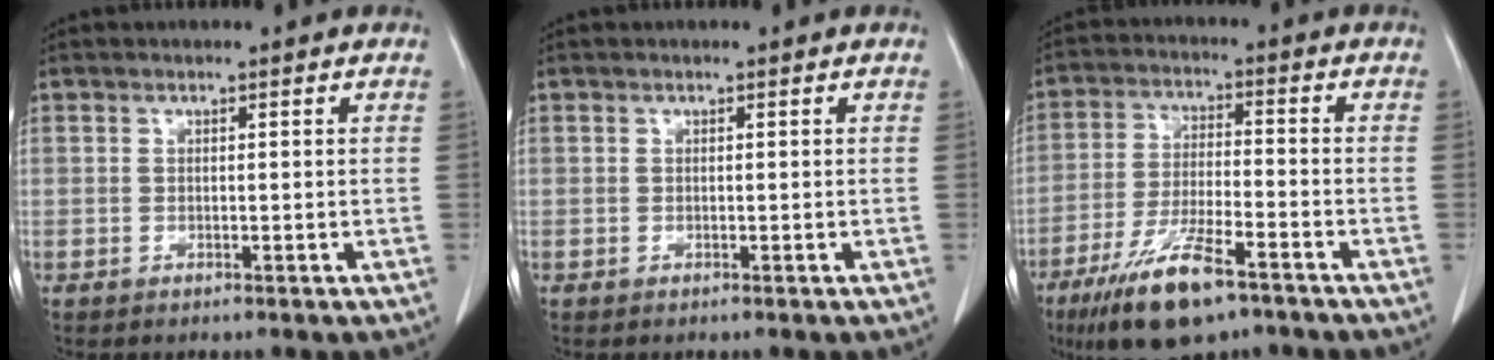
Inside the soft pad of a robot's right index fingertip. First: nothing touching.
{"total": 0.0}
{"total": 12.4, "force": [-8.0, 2.8, 9.1], "torque": [-0.177, -0.022, -0.138]}